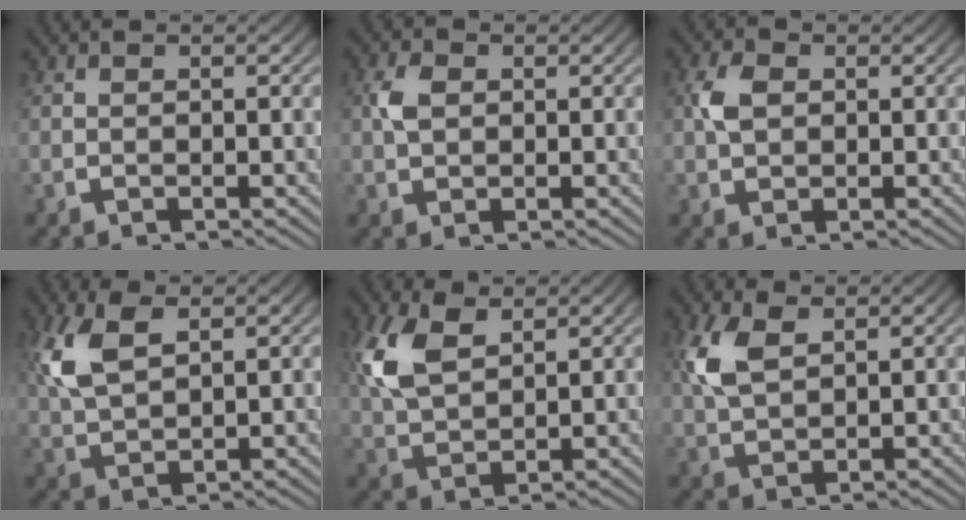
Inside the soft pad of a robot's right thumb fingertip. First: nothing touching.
{"total": 2.4, "force": [0.5, 1.8, 1.6], "torque": [-0.039, -0.003, 0.013]}
{"total": 2.8, "force": [0.6, 2.0, 1.8], "torque": [-0.046, -0.003, 0.016]}
{"total": 5.1, "force": [2.3, 2.7, 3.7], "torque": [-0.088, 0.000, 0.057]}
{"total": 5.7, "force": [2.6, 3.2, 3.9], "torque": [-0.095, -0.005, 0.063]}
{"total": 4.1, "force": [2.1, 2.1, 2.9], "torque": [-0.068, -0.001, 0.053]}